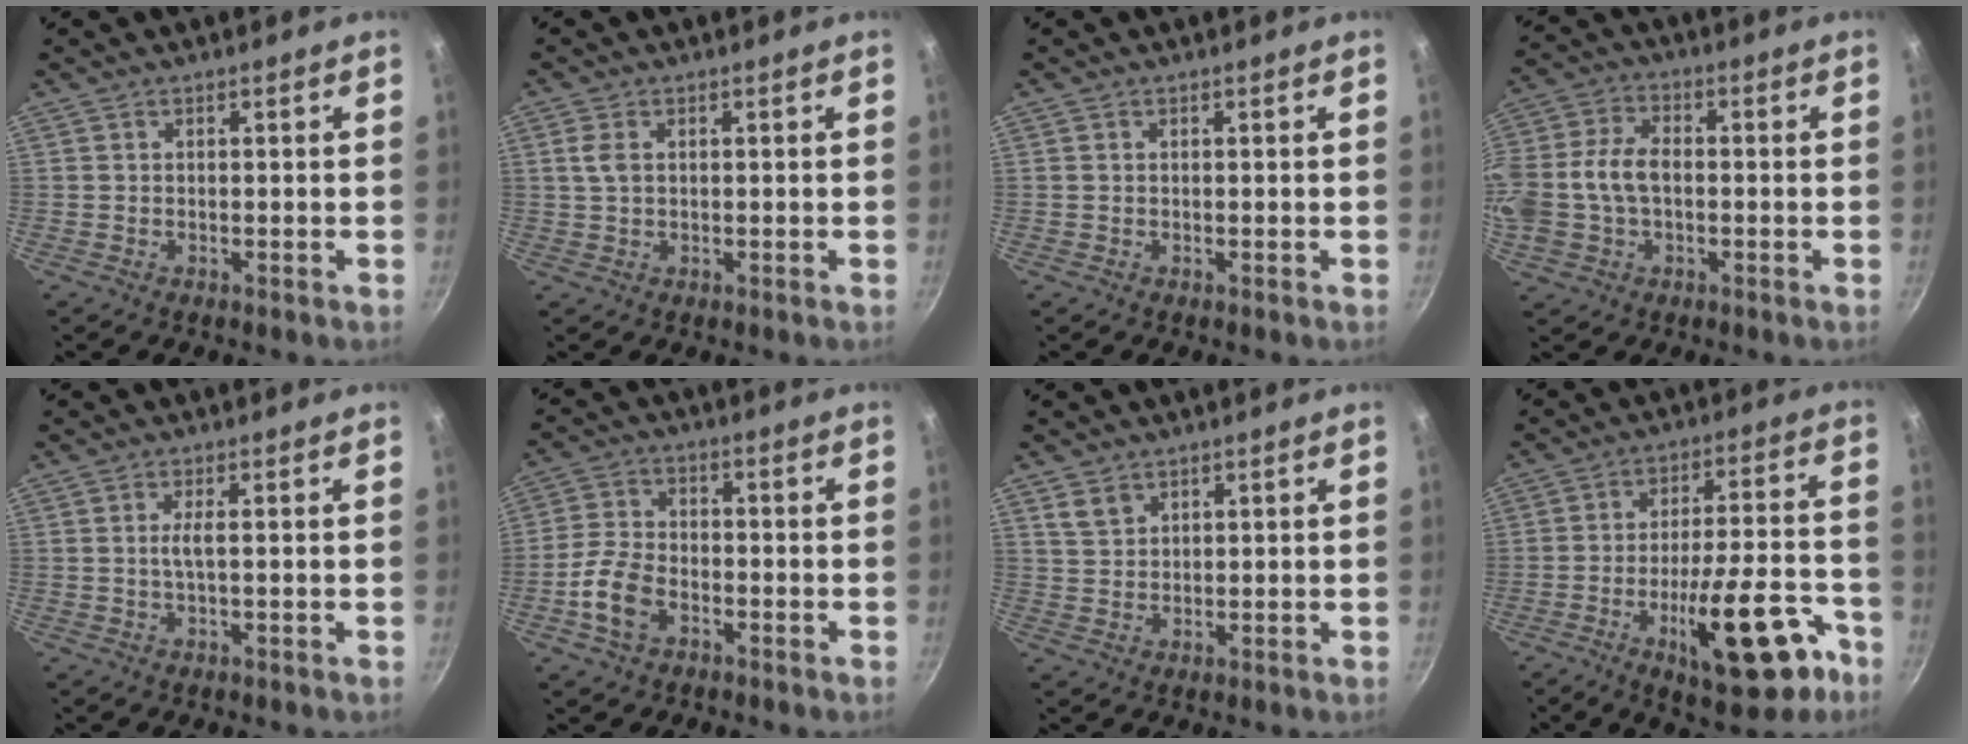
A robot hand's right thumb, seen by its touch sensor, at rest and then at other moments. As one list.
[{"total": 3.1, "force": [0.6, 2.0, 2.3], "torque": [-0.047, 0.003, 0.012]}, {"total": 0.0}, {"total": 12.5, "force": [-1.1, 8.6, 9.1], "torque": [-0.186, 0.031, -0.029]}, {"total": 2.8, "force": [0.2, 0.3, 2.8], "torque": [-0.068, 0.000, 0.004]}, {"total": 7.8, "force": [-3.2, 5.1, 5.1], "torque": [-0.094, 0.023, -0.068]}, {"total": 3.4, "force": [2.1, 2.3, 1.5], "torque": [-0.017, -0.005, 0.044]}, {"total": 19.0, "force": [-8.9, 6.8, 15.4], "torque": [-0.191, 0.053, -0.120]}]